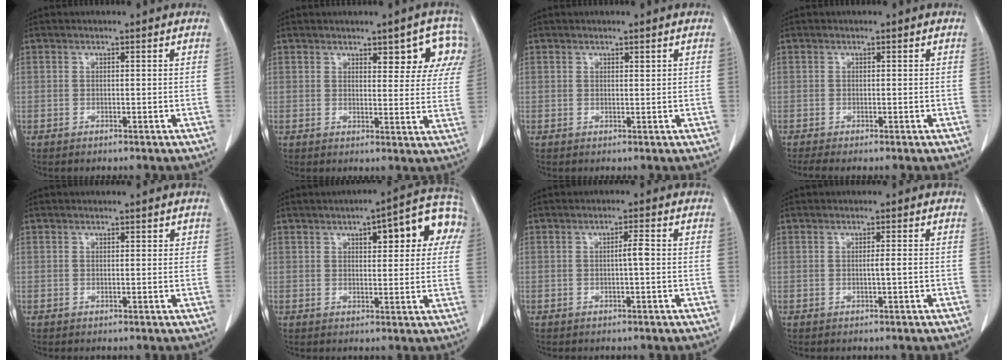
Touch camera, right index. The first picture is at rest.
{"total": 8.2, "force": [4.8, 3.0, 5.9], "torque": [-0.051, 0.001, 0.048]}
{"total": 0.6, "force": [0.4, 0.2, 0.3], "torque": [-0.004, -0.004, 0.006]}
{"total": 1.0, "force": [-0.5, 0.1, 0.9], "torque": [-0.021, -0.005, -0.013]}
{"total": 1.0, "force": [0.7, 0.5, 0.5], "torque": [0.001, 0.000, 0.006]}
{"total": 12.6, "force": [4.9, 3.7, 11.0], "torque": [-0.125, 0.029, 0.055]}
{"total": 1.9, "force": [-0.1, 0.0, 1.9], "torque": [-0.031, 0.002, -0.002]}
{"total": 1.2, "force": [-0.1, -0.2, 1.1], "torque": [-0.021, 0.000, -0.001]}